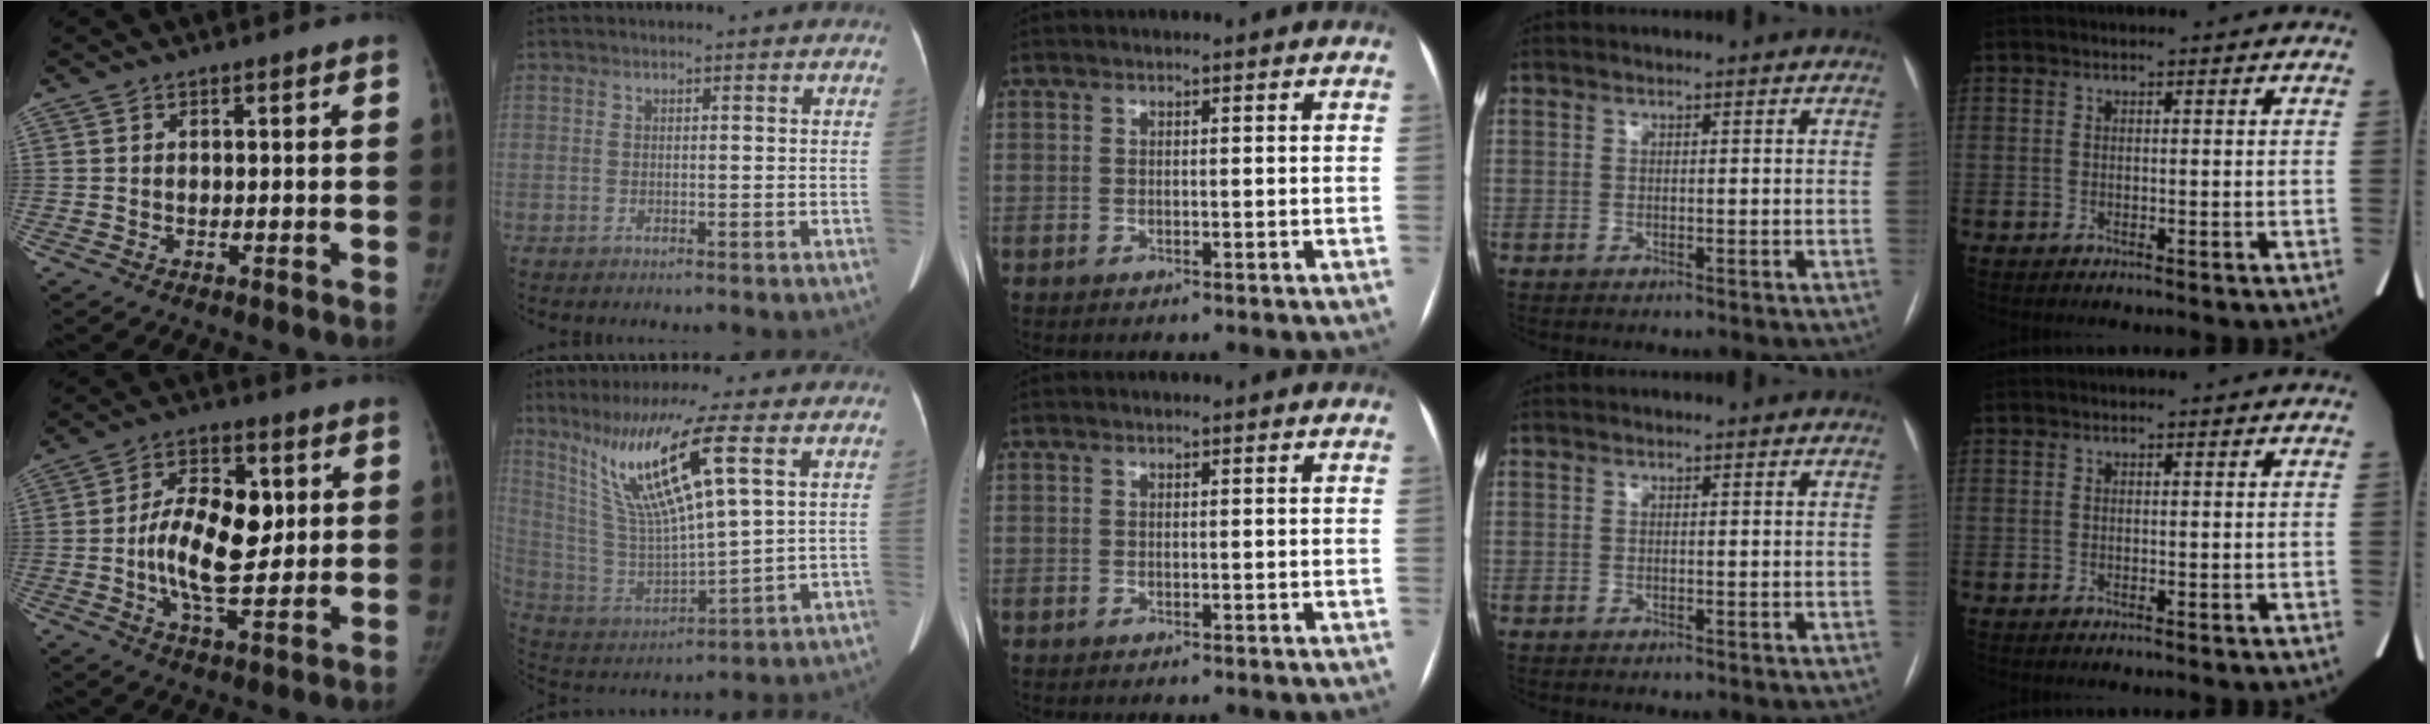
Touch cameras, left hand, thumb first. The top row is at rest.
{"thumb": {"total": 13.1, "force": [0.7, 6.7, 11.2], "torque": [-0.171, -0.001, 0.011]}, "index": {"total": 15.8, "force": [7.4, 1.1, 13.9], "torque": [-0.283, -0.001, 0.145]}}